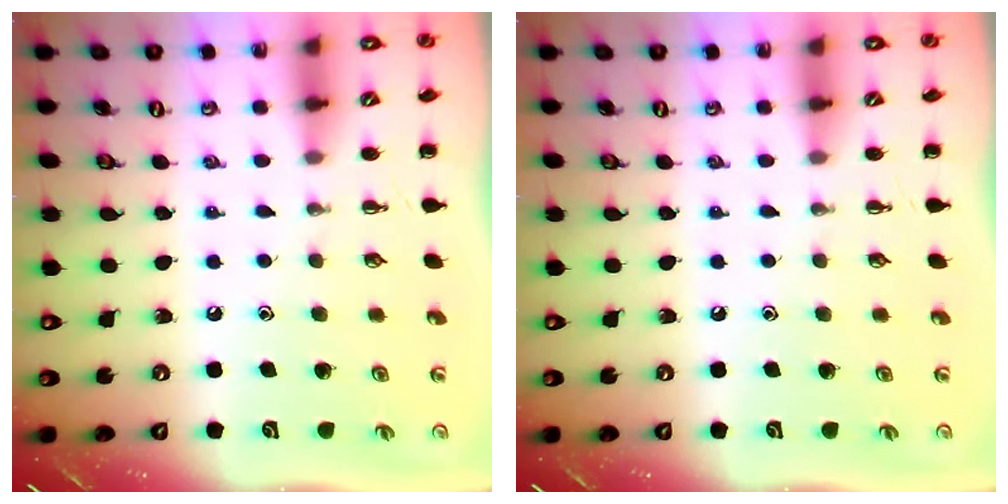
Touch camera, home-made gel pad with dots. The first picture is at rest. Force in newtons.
{"total": 0.0}